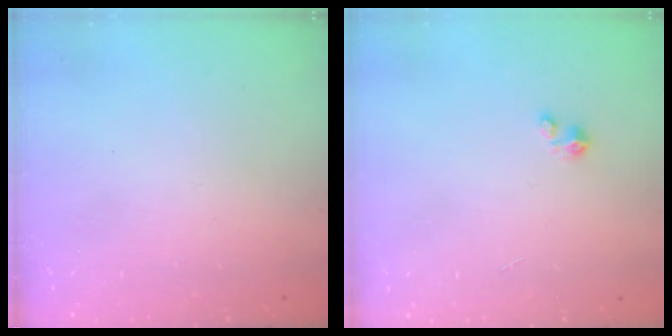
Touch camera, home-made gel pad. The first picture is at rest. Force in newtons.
{"total": 0.8, "press": 0.7, "slide": 0.3}